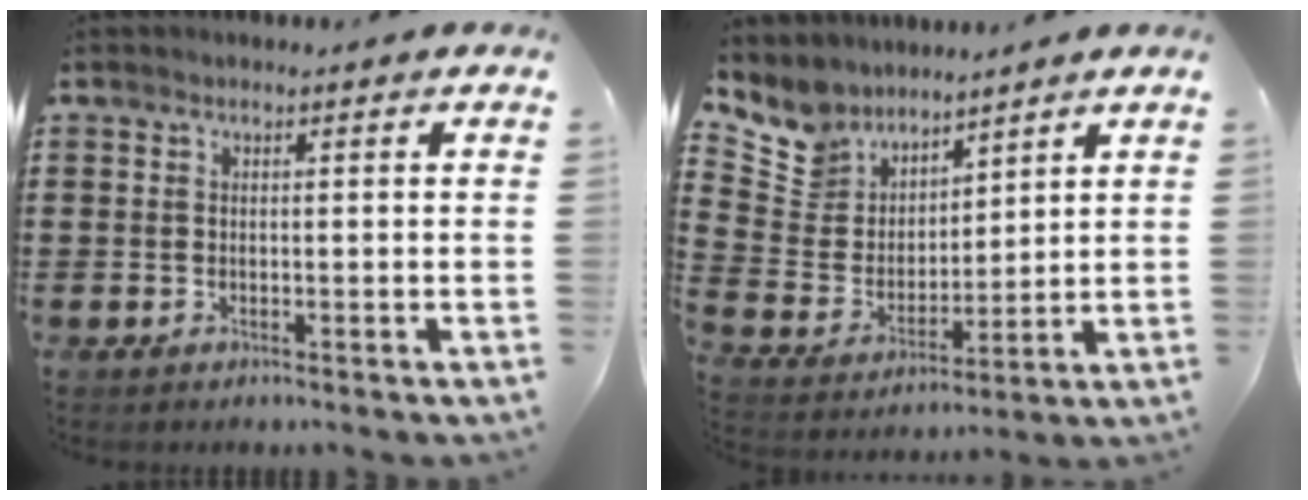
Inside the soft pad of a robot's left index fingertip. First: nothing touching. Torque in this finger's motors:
{"motor_torque": [-1.12, 1.01, -0.52, -0.21]}